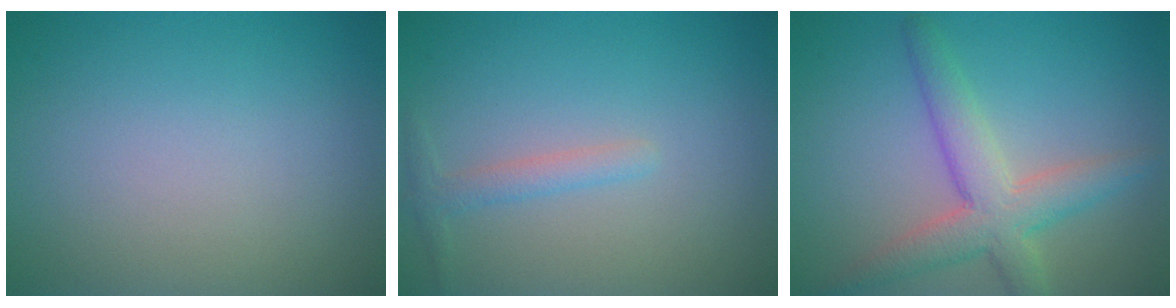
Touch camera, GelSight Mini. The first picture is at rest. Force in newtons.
{"total": 1.5, "press": 1.5, "slide": 0.0}
{"total": 4.9, "press": 4.9, "slide": 0.3}